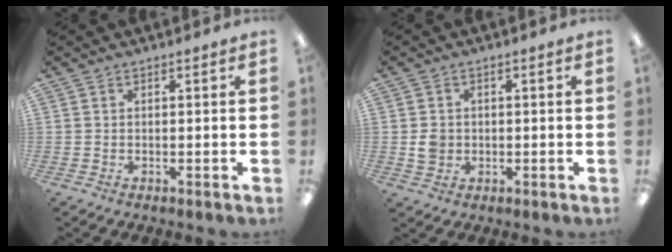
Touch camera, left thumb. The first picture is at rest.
{"total": 3.1, "force": [-0.1, 2.7, 1.4], "torque": [-0.018, 0.002, -0.004]}